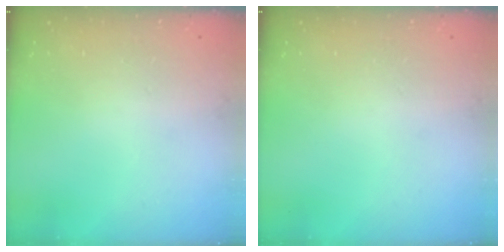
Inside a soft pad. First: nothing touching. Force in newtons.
{"total": 0.0}